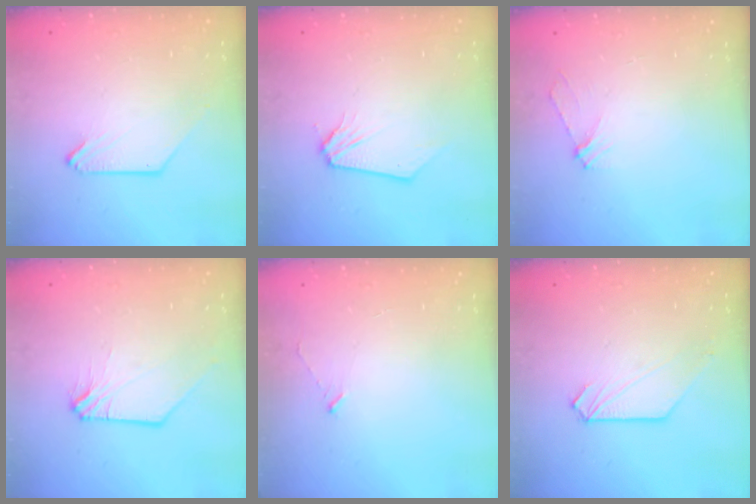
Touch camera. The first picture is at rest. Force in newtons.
{"total": 0.0}
{"total": 3.7, "press": 3.7, "slide": 0.3}
{"total": 0.9, "press": 0.9, "slide": 0.1}
{"total": 2.4, "press": 2.4, "slide": 0.2}
{"total": 1.1, "press": 1.1, "slide": 0.1}